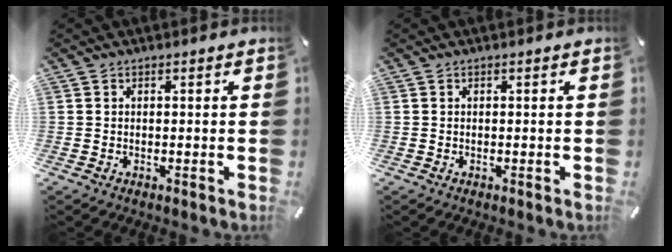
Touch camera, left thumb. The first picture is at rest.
{"total": 0.0}